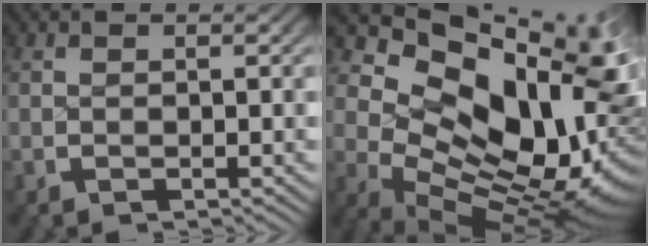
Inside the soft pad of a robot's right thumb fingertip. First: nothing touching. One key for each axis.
{"total": 17.8, "fx": 0.0, "fy": 10.9, "fz": 14.1, "tx": -0.234, "ty": -0.057, "tz": 0.026}